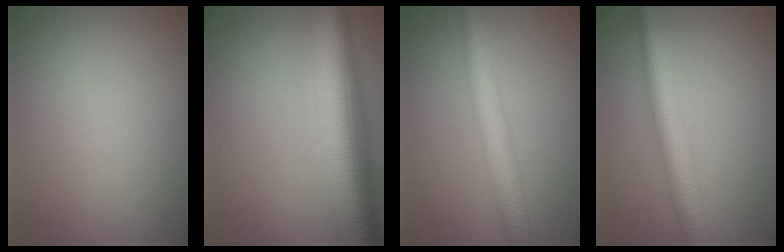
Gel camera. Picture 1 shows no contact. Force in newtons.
{"total": 10.9, "press": 10.9, "slide": 0.7}
{"total": 4.5, "press": 4.5, "slide": 0.1}
{"total": 4.3, "press": 4.3, "slide": 0.1}